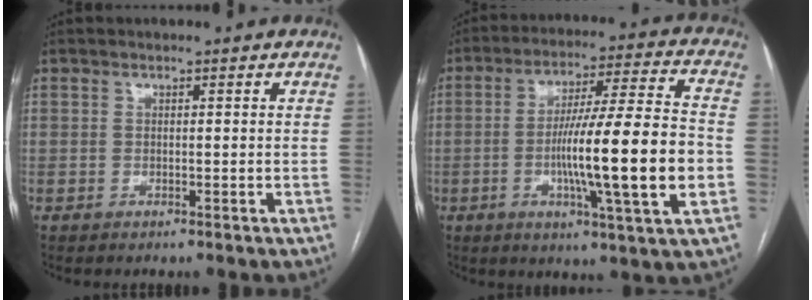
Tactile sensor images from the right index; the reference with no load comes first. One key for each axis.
{"total": 18.1, "fx": -3.3, "fy": 0.1, "fz": 17.8, "tx": -0.292, "ty": -0.003, "tz": -0.057}